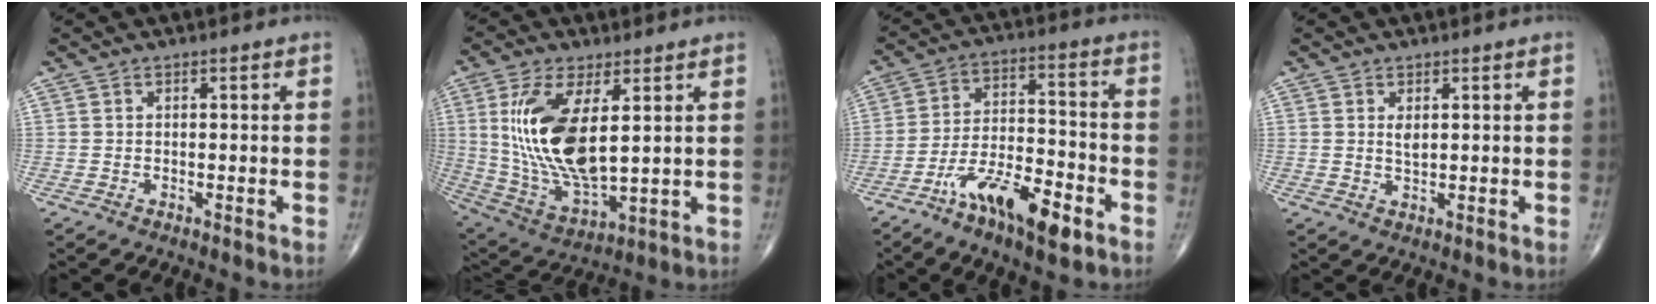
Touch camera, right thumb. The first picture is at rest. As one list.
[{"total": 17.8, "force": [3.7, 7.6, 15.7], "torque": [-0.313, -0.025, 0.084]}, {"total": 13.9, "force": [-7.7, 4.7, 10.5], "torque": [-0.177, 0.046, -0.133]}, {"total": 1.7, "force": [0.6, 0.7, 1.4], "torque": [-0.019, -0.008, 0.013]}]